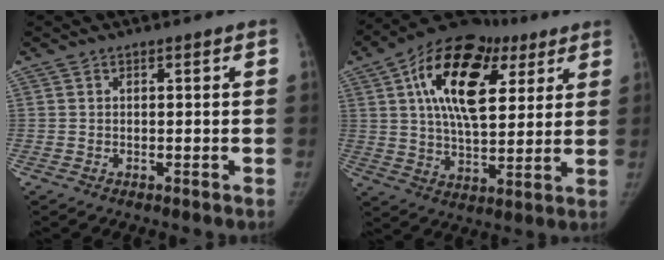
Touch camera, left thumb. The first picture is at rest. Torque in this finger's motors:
{"motor_torque": [0.32, 0.74, 2.28, -0.45, 0.61]}